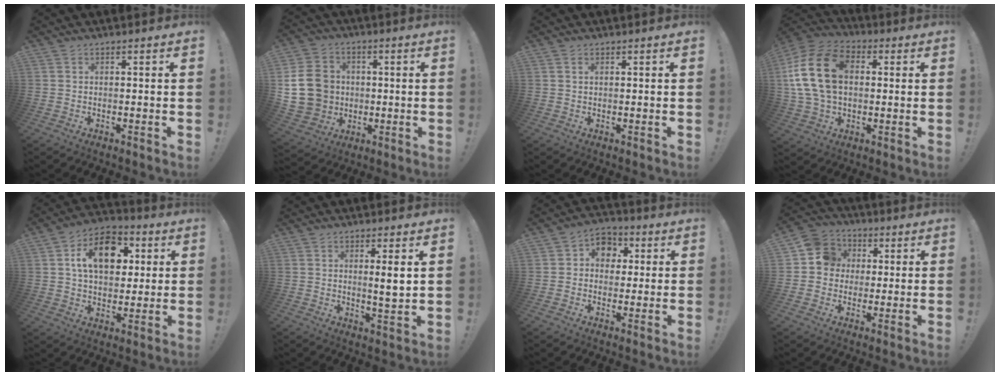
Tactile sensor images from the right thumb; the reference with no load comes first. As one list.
[{"total": 14.6, "force": [0.3, 12.9, 6.8], "torque": [-0.115, 0.011, 0.014]}, {"total": 0.7, "force": [0.3, 0.3, 0.5], "torque": [-0.004, -0.002, 0.005]}, {"total": 19.8, "force": [3.4, 13.8, 13.9], "torque": [-0.254, 0.011, 0.065]}, {"total": 15.9, "force": [5.1, 10.9, 10.4], "torque": [-0.145, -0.007, 0.092]}, {"total": 5.3, "force": [1.6, 0.3, 5.0], "torque": [-0.073, -0.016, 0.018]}, {"total": 8.1, "force": [1.2, 7.2, 3.4], "torque": [-0.034, 0.001, 0.025]}, {"total": 9.5, "force": [0.9, 9.0, 2.9], "torque": [-0.030, 0.012, 0.022]}]